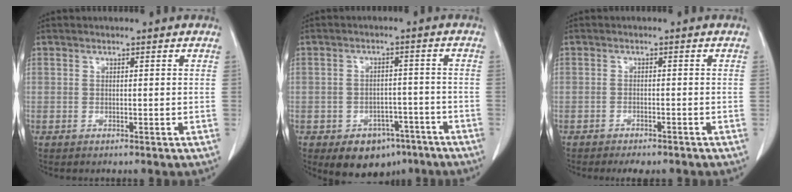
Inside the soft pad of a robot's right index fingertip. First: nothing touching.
{"total": 8.3, "force": [-5.2, 5.4, 3.4], "torque": [-0.038, 0.014, -0.067]}
{"total": 4.2, "force": [-3.5, 1.5, 1.9], "torque": [-0.020, -0.004, -0.043]}